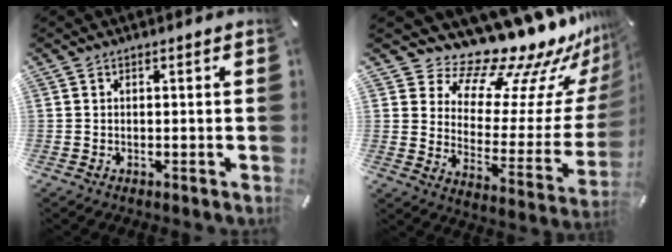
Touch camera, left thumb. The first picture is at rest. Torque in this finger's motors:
{"motor_torque": [1.27, -0.89, 0.01, -0.20, -0.02]}